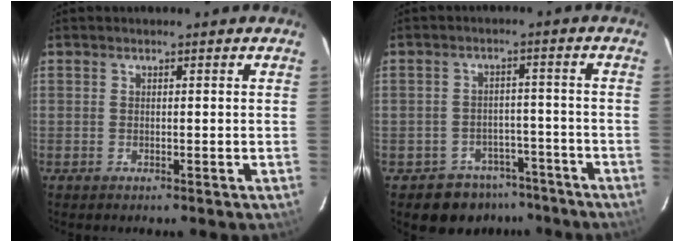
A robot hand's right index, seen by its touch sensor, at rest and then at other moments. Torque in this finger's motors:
{"motor_torque": [-0.12, -0.19, -0.42, -0.15]}